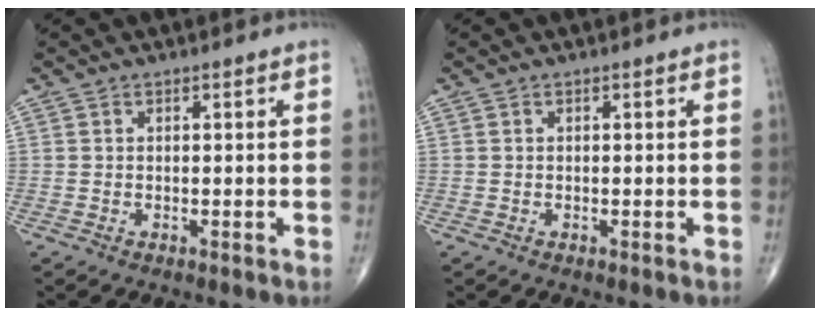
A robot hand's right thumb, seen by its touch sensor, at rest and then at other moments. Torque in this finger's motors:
{"motor_torque": [0.02, 0.01, -0.09, -0.05, 0.01]}